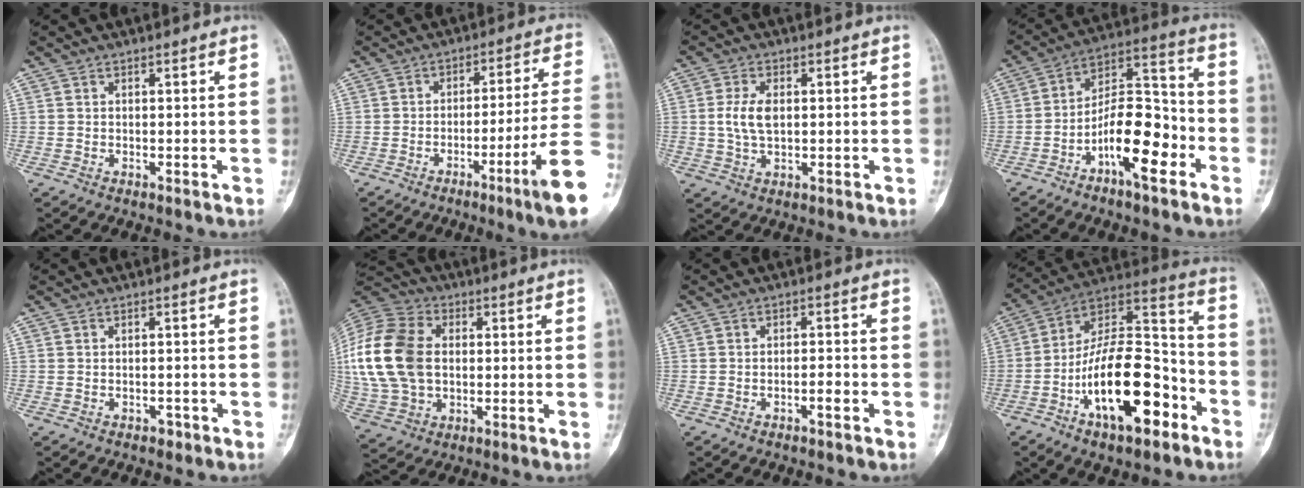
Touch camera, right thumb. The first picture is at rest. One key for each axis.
{"total": 14.0, "fx": -5.7, "fy": -0.7, "fz": 12.8, "tx": -0.187, "ty": 0.016, "tz": -0.088}
{"total": 5.5, "fx": 0.5, "fy": 3.0, "fz": 4.5, "tx": -0.096, "ty": 0.000, "tz": 0.009}
{"total": 14.7, "fx": -6.5, "fy": 5.9, "fz": 11.8, "tx": -0.182, "ty": 0.065, "tz": -0.112}
{"total": 1.2, "fx": -0.8, "fy": 0.7, "fz": 0.5, "tx": -0.005, "ty": 0.005, "tz": -0.012}
{"total": 20.2, "fx": 1.2, "fy": 14.2, "fz": 14.3, "tx": -0.308, "ty": 0.012, "tz": 0.024}
{"total": 2.2, "fx": -1.2, "fy": 0.7, "fz": 1.7, "tx": -0.026, "ty": 0.014, "tz": -0.019}
{"total": 22.5, "fx": -9.1, "fy": 9.9, "fz": 18.1, "tx": -0.283, "ty": 0.076, "tz": -0.147}